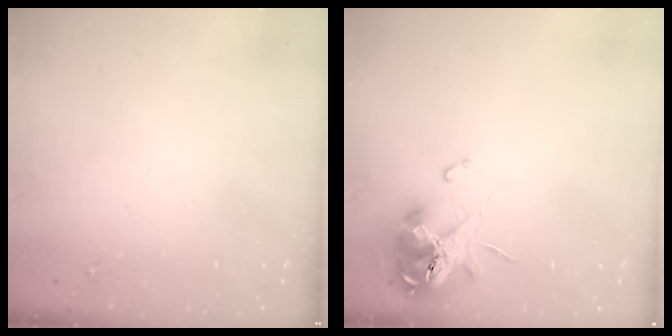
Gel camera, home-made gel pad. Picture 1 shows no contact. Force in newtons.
{"total": 11.8, "press": 11.7, "slide": 1.4}